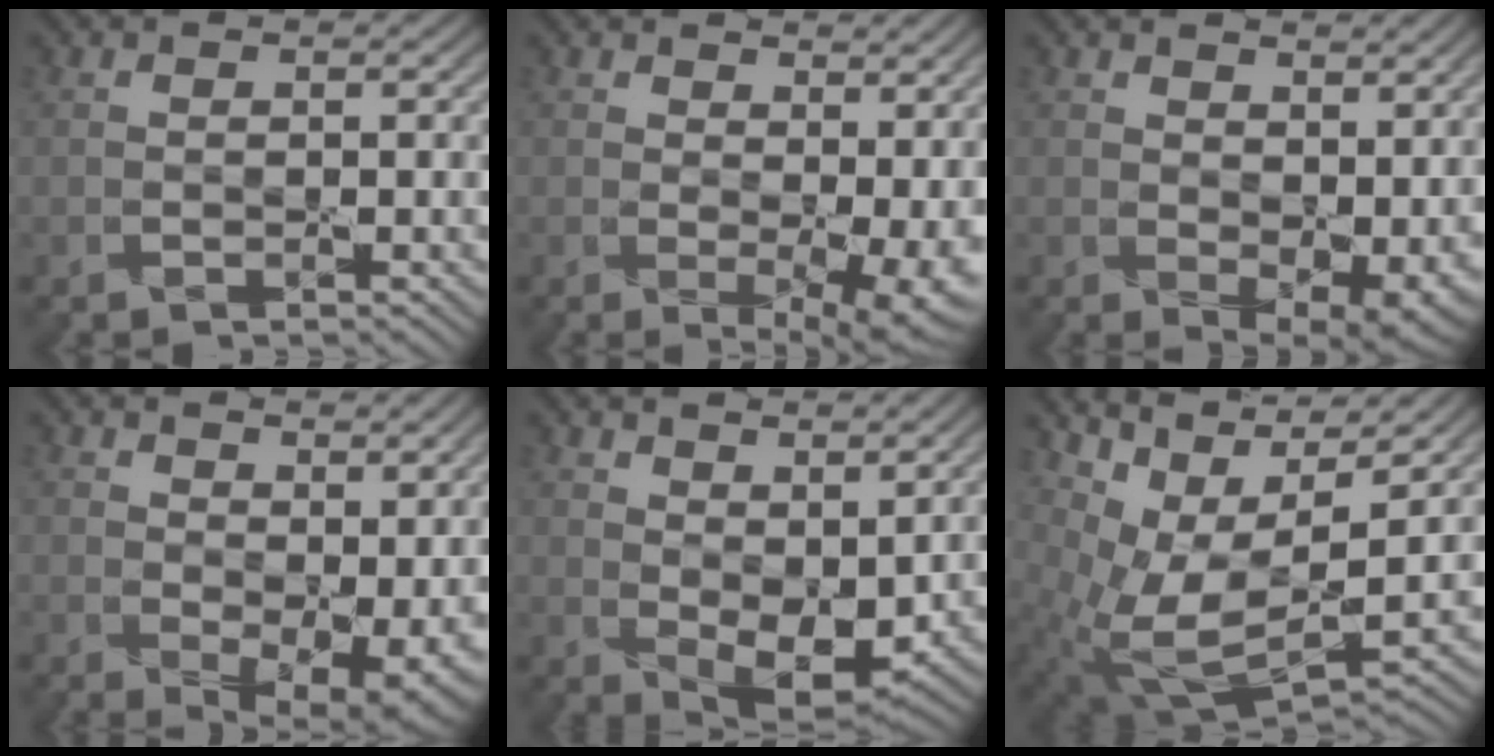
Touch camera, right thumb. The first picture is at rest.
{"total": 8.0, "force": [1.4, 4.1, 6.7], "torque": [-0.092, -0.019, 0.044]}
{"total": 7.2, "force": [1.3, 4.4, 5.5], "torque": [-0.088, -0.027, 0.042]}
{"total": 9.3, "force": [1.6, 5.7, 7.2], "torque": [-0.116, -0.031, 0.054]}
{"total": 7.3, "force": [2.4, 4.0, 5.6], "torque": [-0.105, -0.011, 0.050]}
{"total": 9.7, "force": [4.3, 4.1, 7.7], "torque": [-0.172, -0.001, 0.090]}